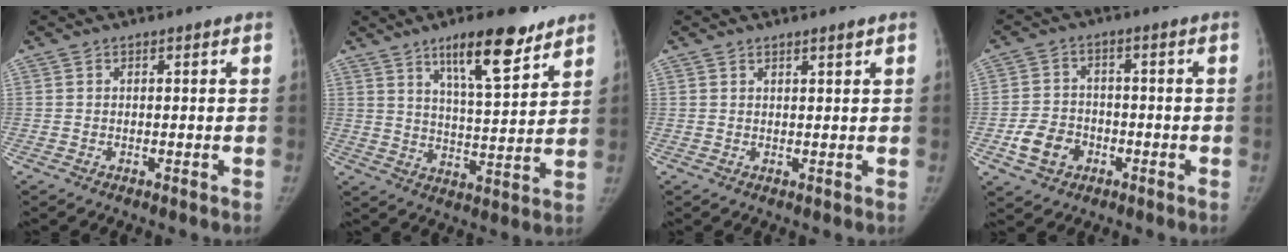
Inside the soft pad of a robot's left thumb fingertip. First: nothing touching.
{"total": 13.4, "force": [8.8, 3.6, 9.5], "torque": [-0.128, -0.052, 0.143]}
{"total": 1.2, "force": [1.0, 0.0, 0.7], "torque": [-0.009, -0.008, 0.018]}
{"total": 6.9, "force": [-2.8, 5.5, 3.3], "torque": [-0.045, 0.018, -0.046]}